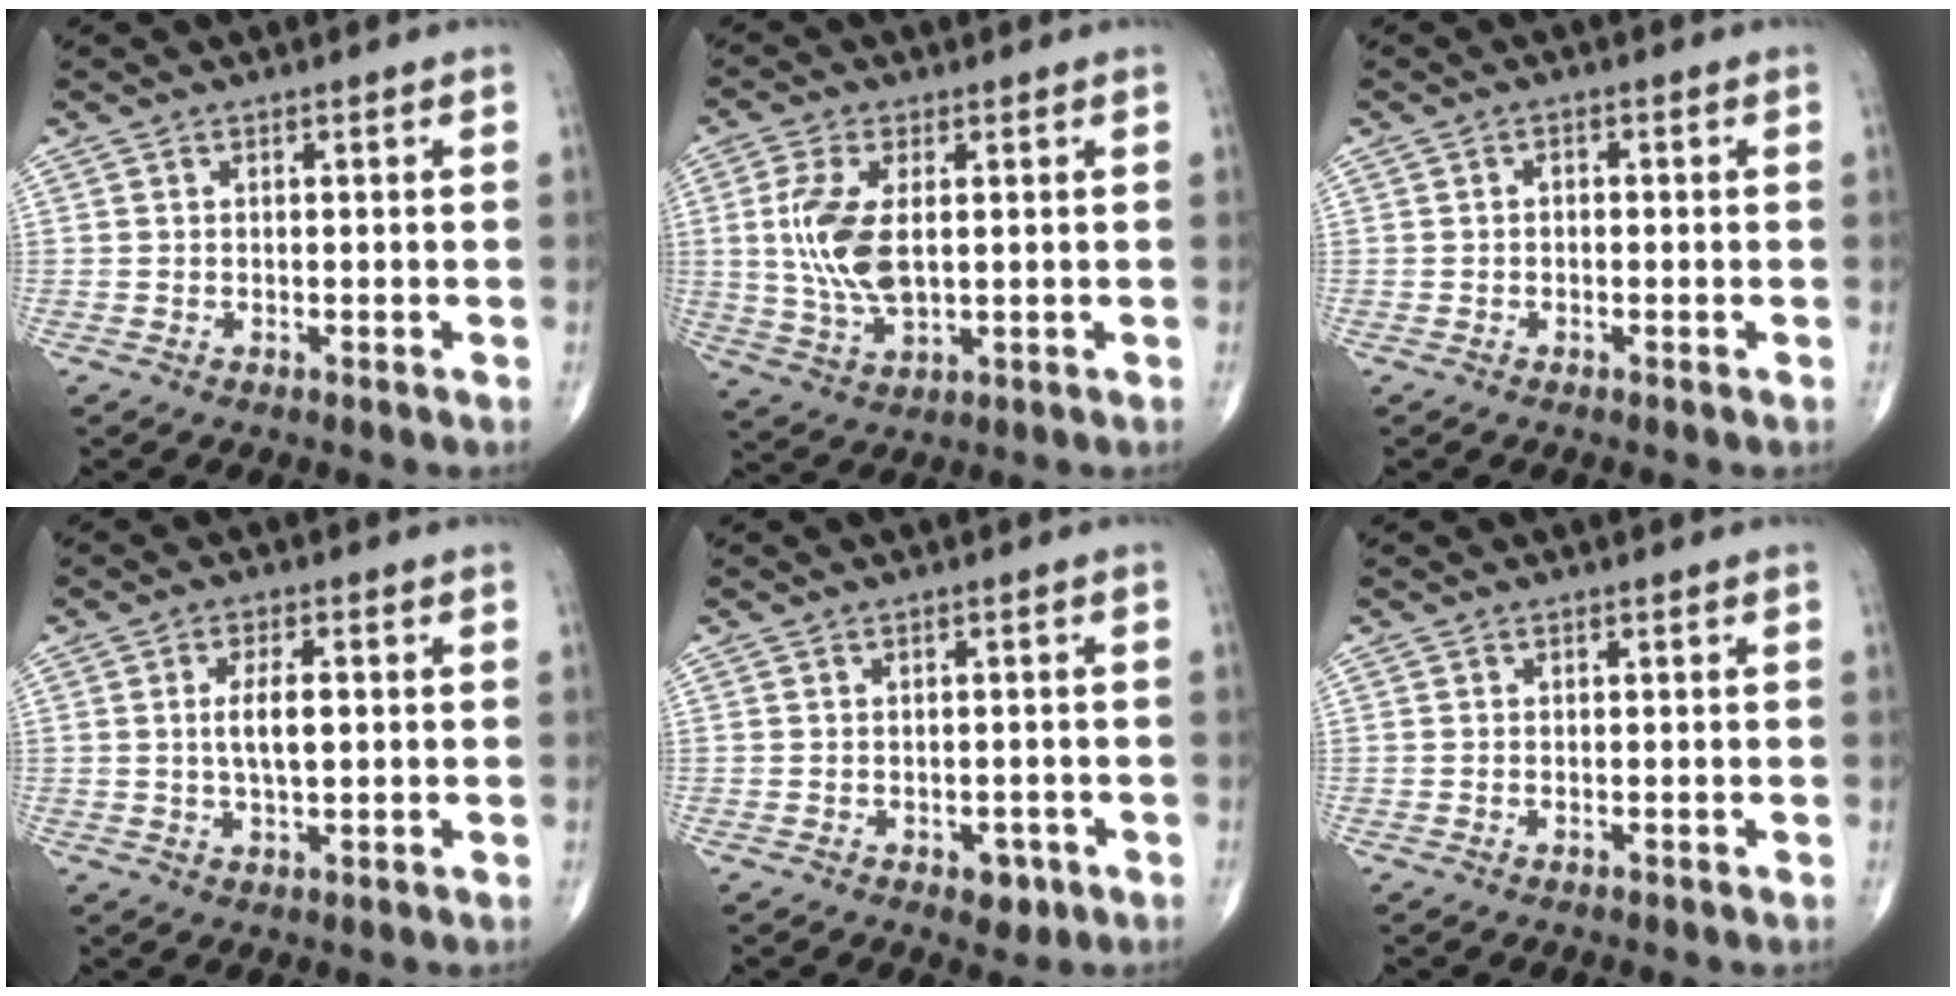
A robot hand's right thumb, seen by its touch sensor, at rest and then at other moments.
{"total": 10.2, "force": [1.1, 5.1, 8.8], "torque": [-0.193, -0.010, 0.028]}
{"total": 1.0, "force": [-0.2, 0.7, 0.7], "torque": [-0.007, 0.004, -0.006]}
{"total": 5.5, "force": [0.4, 2.2, 5.0], "torque": [-0.092, -0.002, 0.007]}
{"total": 2.9, "force": [-1.4, 1.9, 1.7], "torque": [-0.005, 0.004, -0.014]}
{"total": 0.0}